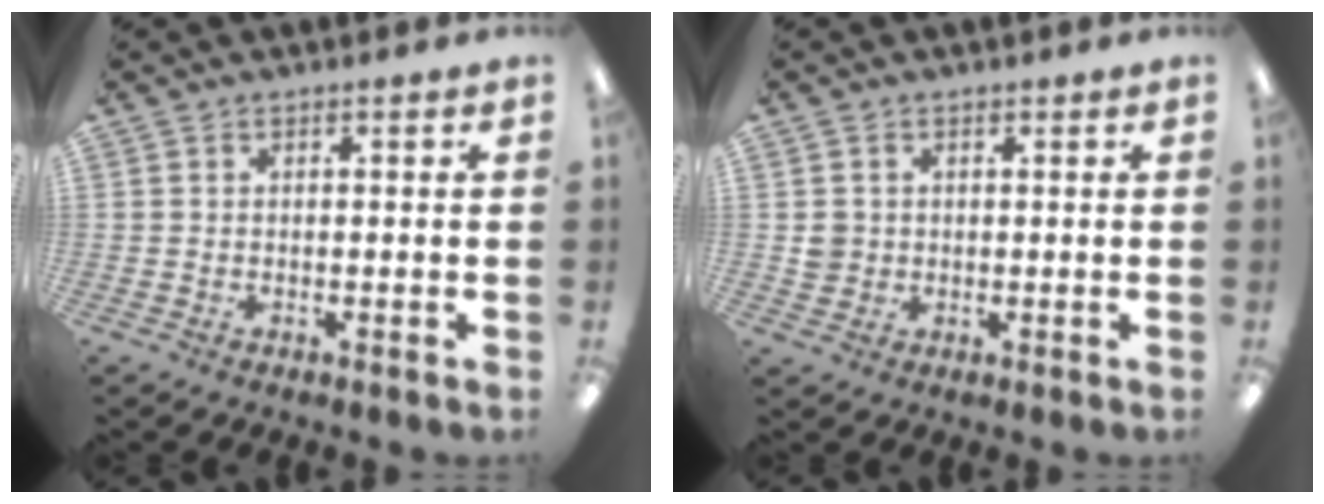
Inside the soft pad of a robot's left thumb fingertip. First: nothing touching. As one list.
[{"total": 3.3, "force": [0.5, 3.3, 0.6], "torque": [-0.008, 0.004, 0.007]}]